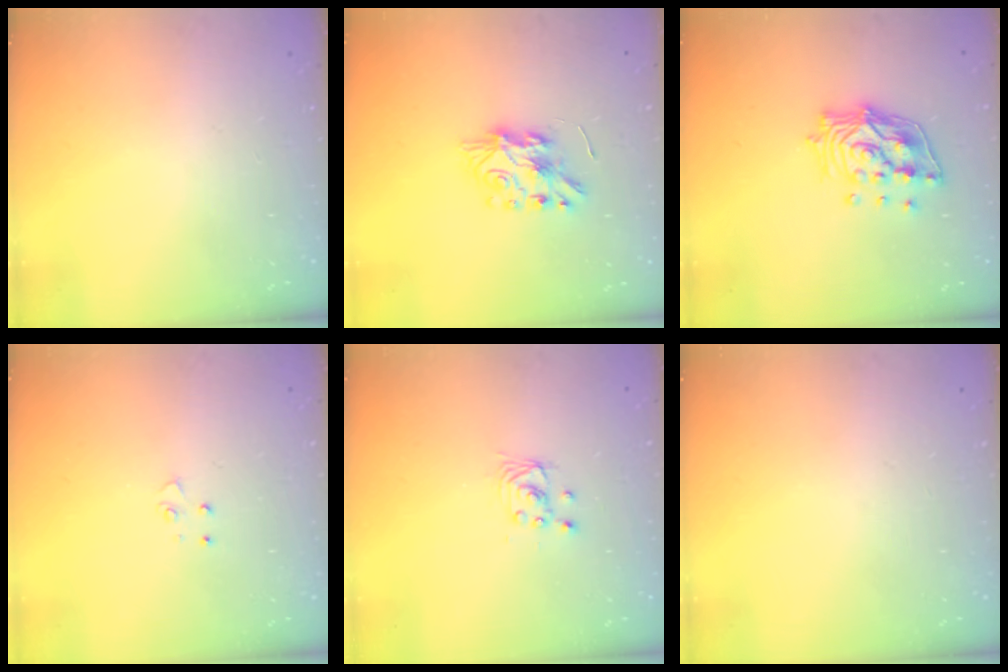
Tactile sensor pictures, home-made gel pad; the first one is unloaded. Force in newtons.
{"total": 7.7, "press": 7.7, "slide": 0.6}
{"total": 14.8, "press": 14.6, "slide": 2.2}
{"total": 4.1, "press": 4.1, "slide": 0.5}
{"total": 2.9, "press": 2.9, "slide": 0.2}
{"total": 0.0}